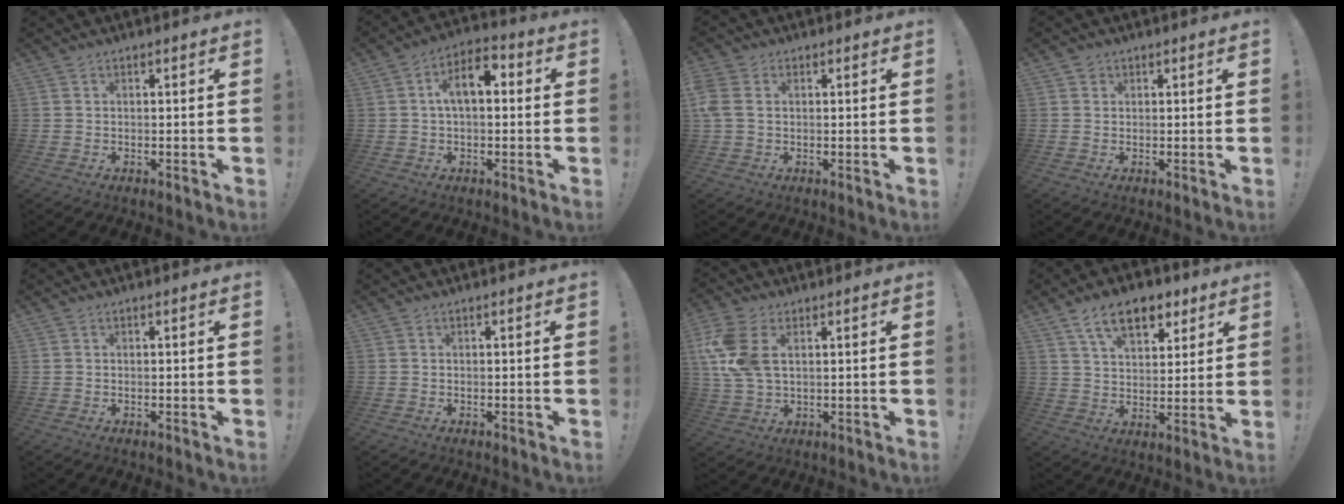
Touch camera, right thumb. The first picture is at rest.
{"total": 9.2, "force": [1.3, 5.0, 7.7], "torque": [-0.119, 0.010, 0.023]}
{"total": 5.2, "force": [1.0, 3.8, 3.4], "torque": [-0.083, -0.003, 0.021]}
{"total": 1.4, "force": [0.9, 1.1, 0.1], "torque": [0.005, -0.003, 0.014]}
{"total": 0.0}
{"total": 0.0}
{"total": 11.5, "force": [3.4, 7.0, 8.5], "torque": [-0.173, -0.007, 0.064]}
{"total": 13.4, "force": [7.6, 7.3, 8.2], "torque": [-0.120, -0.026, 0.137]}